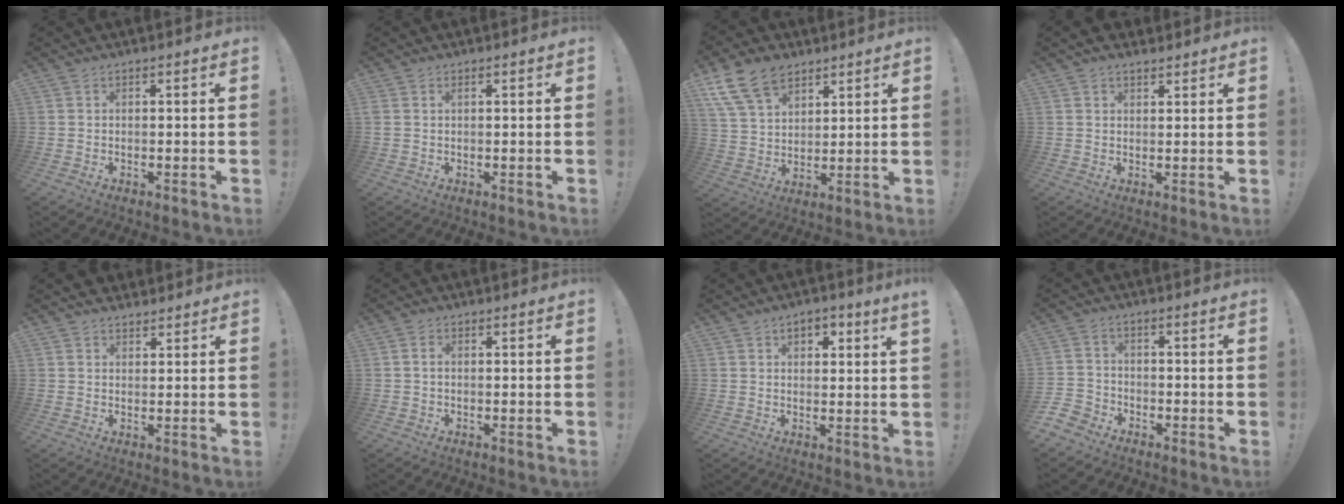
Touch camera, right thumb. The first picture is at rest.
{"total": 1.1, "force": [0.4, 0.5, 0.9], "torque": [-0.028, 0.006, 0.009]}
{"total": 14.1, "force": [8.9, 8.8, 6.6], "torque": [-0.116, -0.041, 0.171]}
{"total": 3.2, "force": [2.7, 1.6, 0.7], "torque": [-0.002, -0.015, 0.049]}
{"total": 3.4, "force": [2.8, 1.8, 0.4], "torque": [0.001, -0.012, 0.052]}
{"total": 1.0, "force": [0.0, 0.6, 0.8], "torque": [-0.015, 0.002, 0.000]}
{"total": 3.4, "force": [2.1, 1.4, 2.4], "torque": [-0.037, -0.003, 0.034]}
{"total": 4.9, "force": [-3.6, 3.1, 1.1], "torque": [-0.028, 0.017, -0.070]}